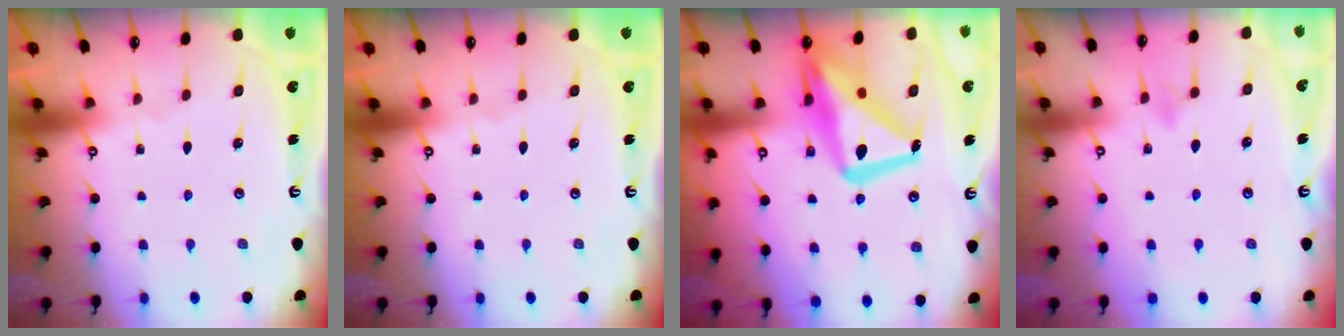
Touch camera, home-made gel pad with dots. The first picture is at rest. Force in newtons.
{"total": 0.0}
{"total": 19.4, "press": 19.4, "slide": 1.5}
{"total": 4.0, "press": 3.9, "slide": 0.4}